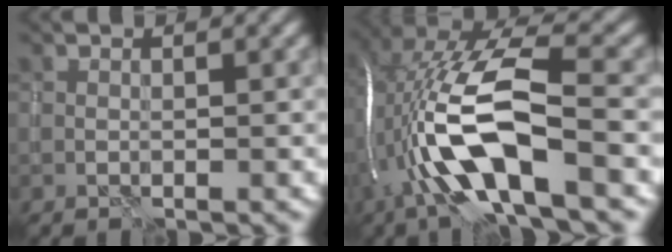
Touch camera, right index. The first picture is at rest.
{"total": 12.9, "force": [-2.9, 4.3, 11.8], "torque": [-0.247, 0.018, -0.058]}